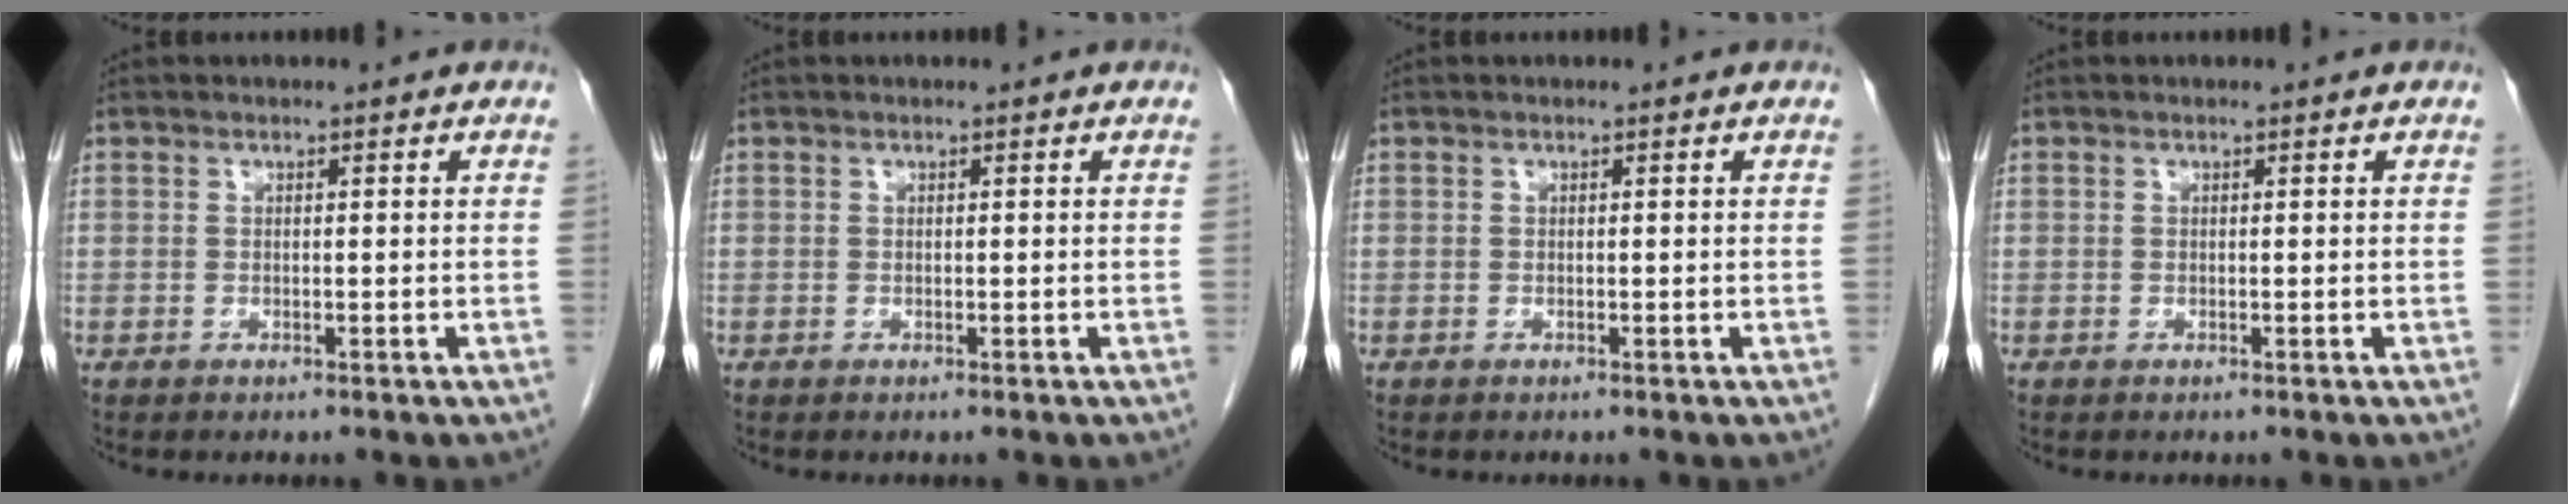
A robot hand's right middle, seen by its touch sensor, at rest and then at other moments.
{"total": 0.0}
{"total": 0.0}
{"total": 0.0}